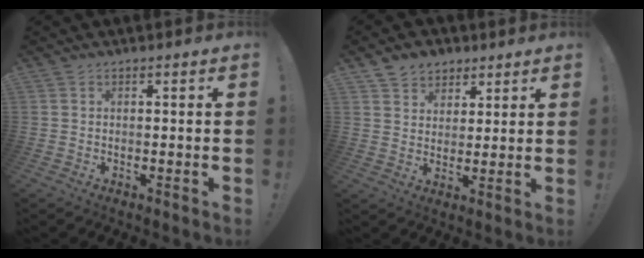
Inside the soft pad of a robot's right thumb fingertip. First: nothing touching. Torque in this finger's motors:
{"motor_torque": [0.01, 0.02, 0.00, 0.00, 0.00]}